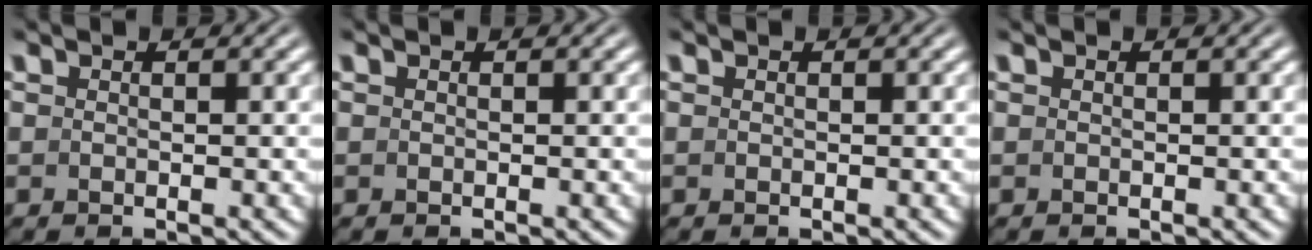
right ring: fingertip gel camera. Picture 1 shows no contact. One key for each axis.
{"total": 0.0}
{"total": 0.0}
{"total": 0.0}